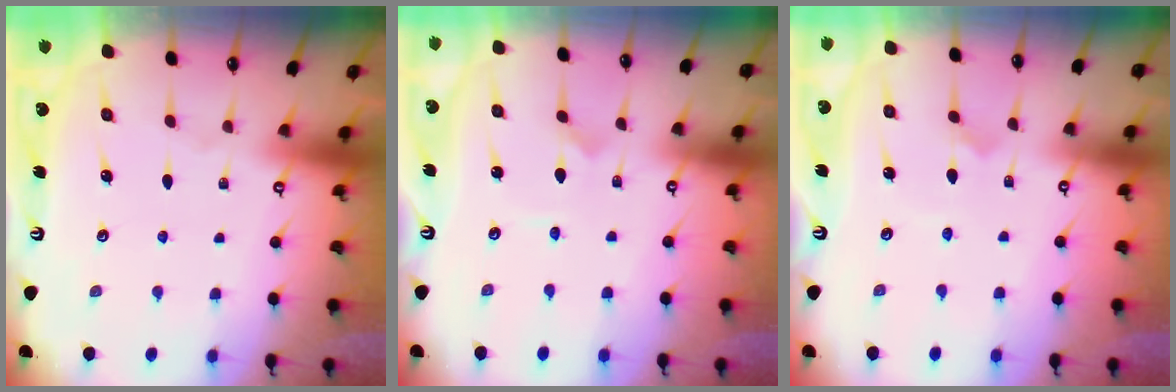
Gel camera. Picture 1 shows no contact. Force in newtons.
{"total": 0.0}
{"total": 3.4, "press": 3.4, "slide": 0.2}